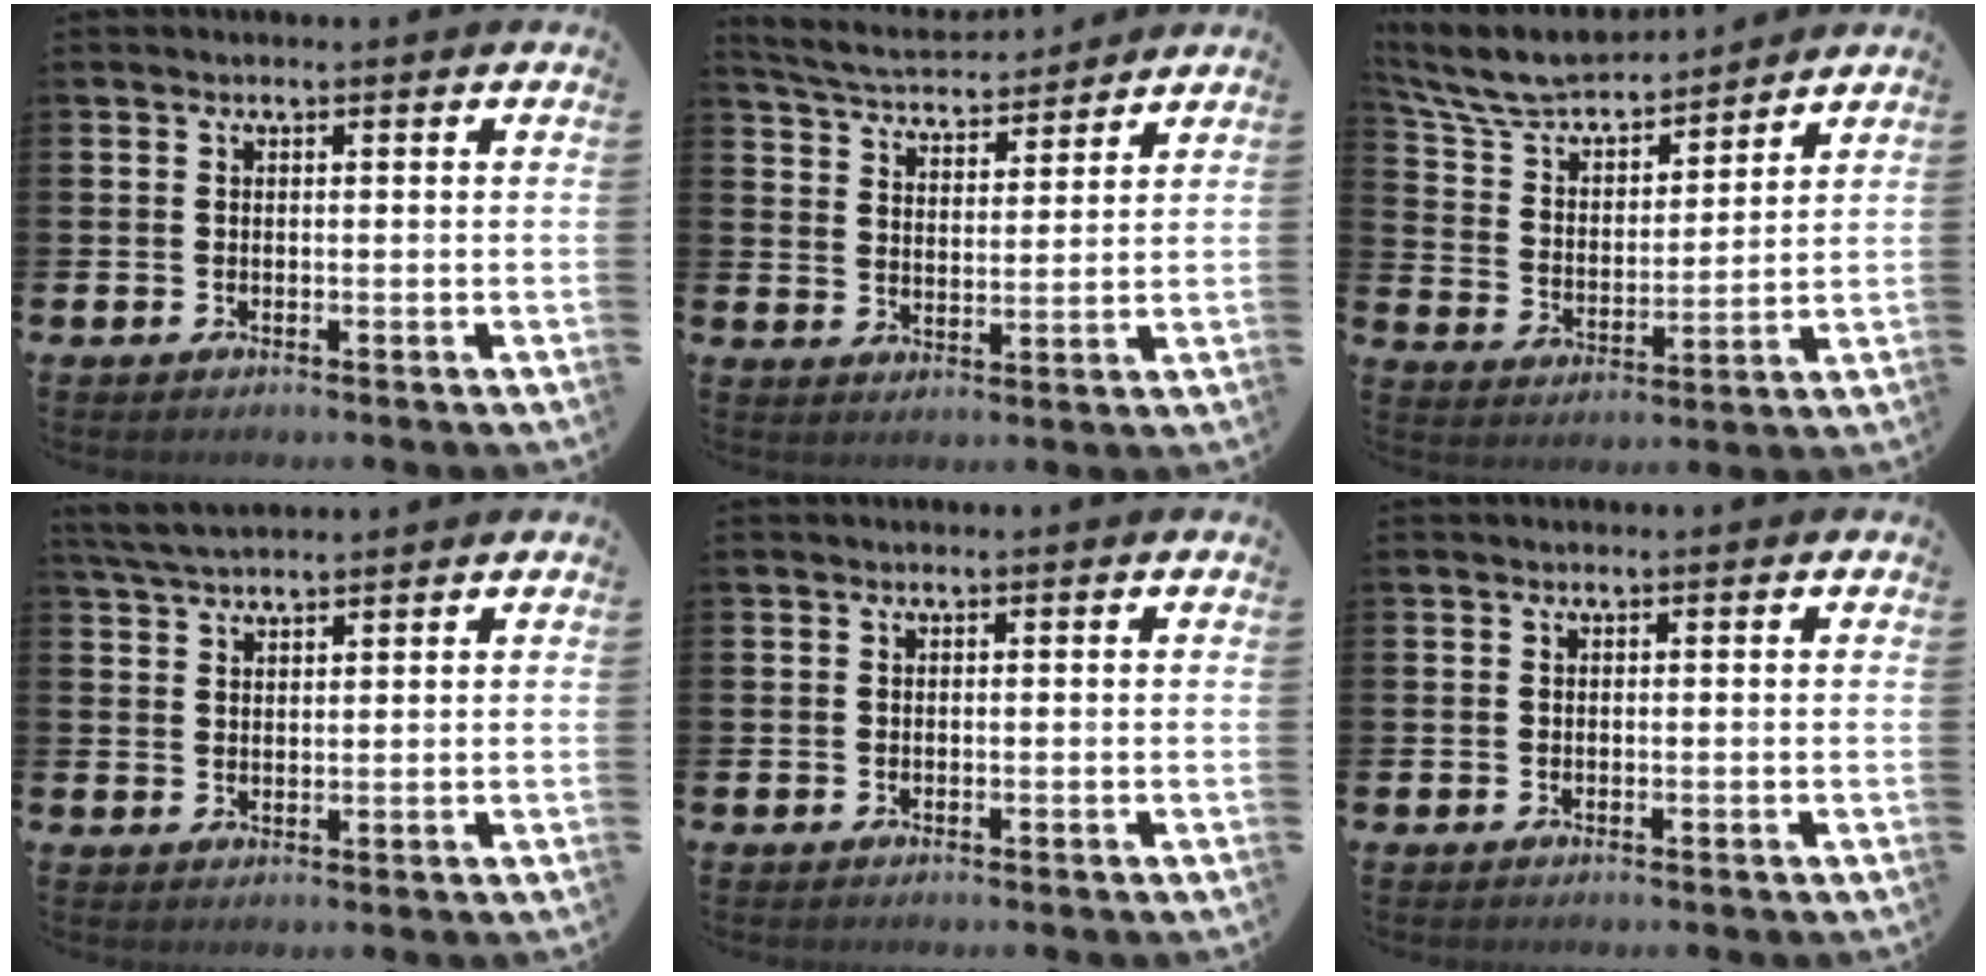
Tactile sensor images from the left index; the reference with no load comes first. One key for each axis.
{"total": 5.0, "fx": 4.9, "fy": 0.7, "fz": 0.5, "tx": -0.035, "ty": -0.035, "tz": 0.086}
{"total": 8.2, "fx": 7.6, "fy": 2.1, "fz": 2.2, "tx": -0.084, "ty": -0.054, "tz": 0.133}
{"total": 3.9, "fx": 3.7, "fy": 0.6, "fz": 1.1, "tx": -0.027, "ty": -0.012, "tz": 0.068}
{"total": 0.0}
{"total": 0.0}